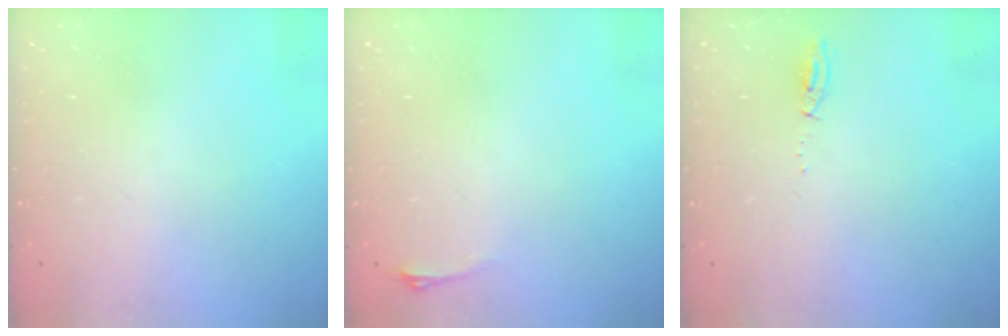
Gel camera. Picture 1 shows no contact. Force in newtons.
{"total": 2.9, "press": 2.6, "slide": 1.5}
{"total": 4.8, "press": 4.7, "slide": 1.0}